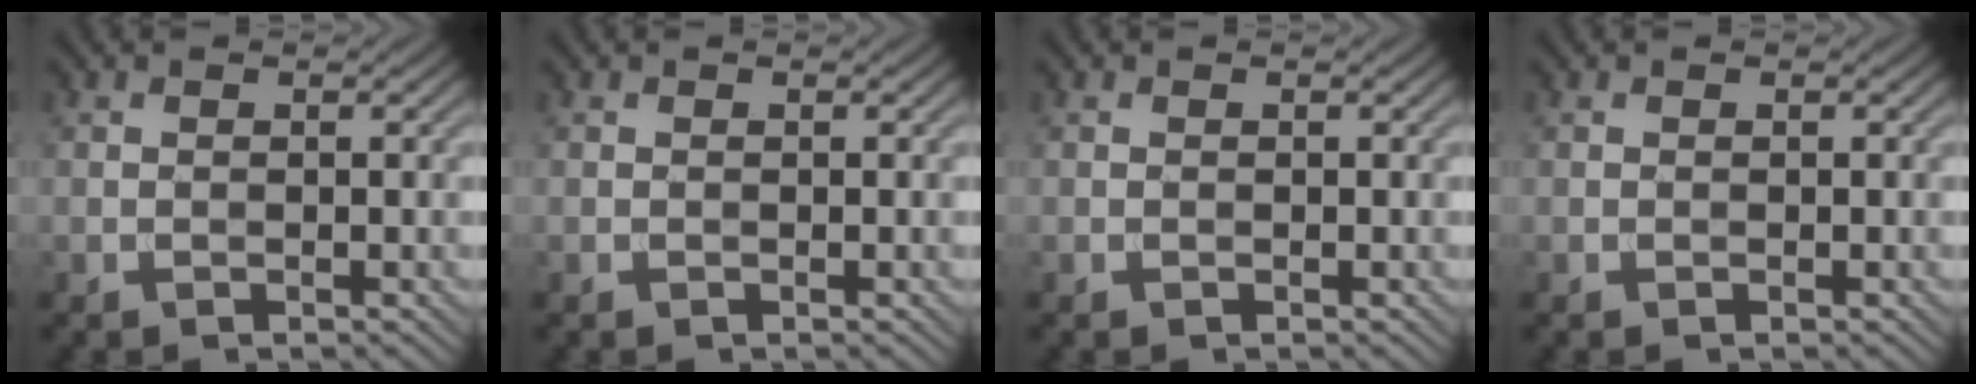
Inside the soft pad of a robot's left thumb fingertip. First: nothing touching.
{"total": 0.0}
{"total": 0.0}
{"total": 0.0}